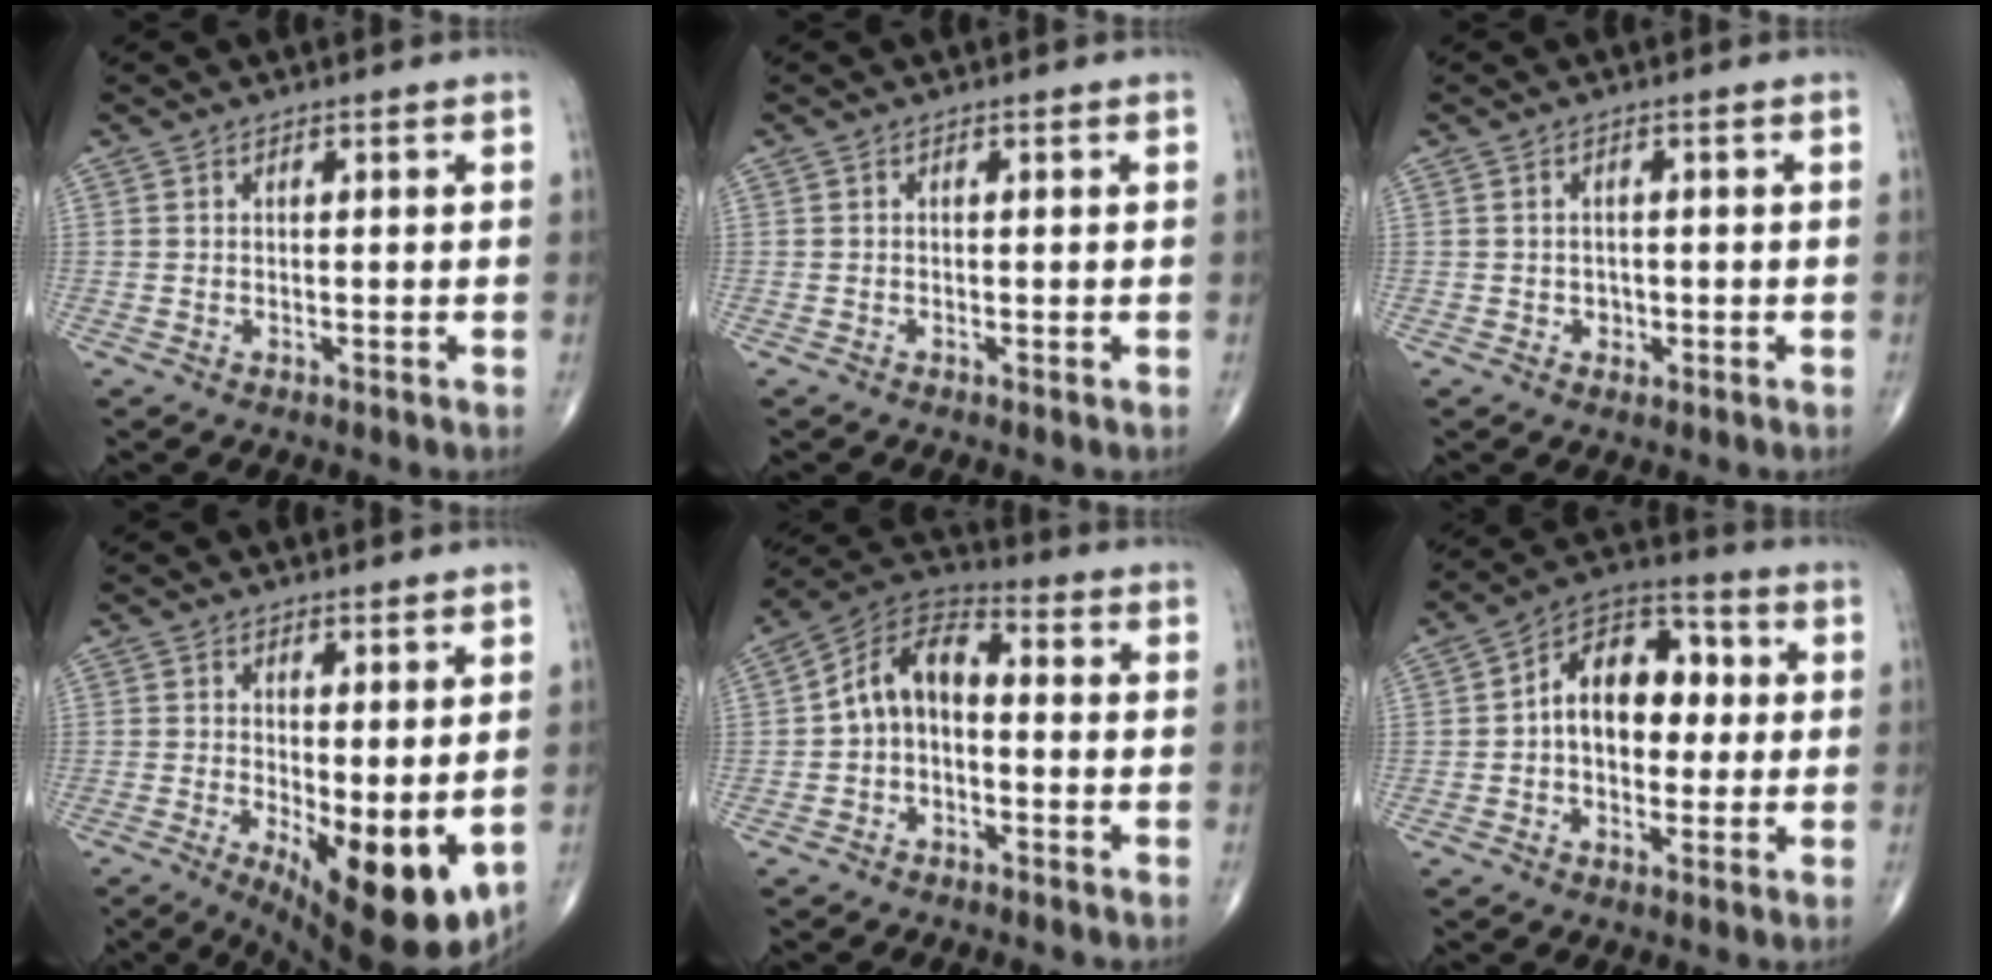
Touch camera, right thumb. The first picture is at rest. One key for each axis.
{"total": 0.0}
{"total": 1.4, "fx": -0.5, "fy": 1.3, "fz": 0.5, "tx": 0.003, "ty": 0.005, "tz": -0.006}
{"total": 12.6, "fx": -1.8, "fy": 4.8, "fz": 11.5, "tx": -0.162, "ty": -0.031, "tz": -0.011}
{"total": 9.0, "fx": -1.0, "fy": 5.9, "fz": 6.8, "tx": -0.107, "ty": 0.041, "tz": -0.036}
{"total": 12.9, "fx": 0.6, "fy": 8.6, "fz": 9.6, "tx": -0.111, "ty": 0.034, "tz": -0.004}